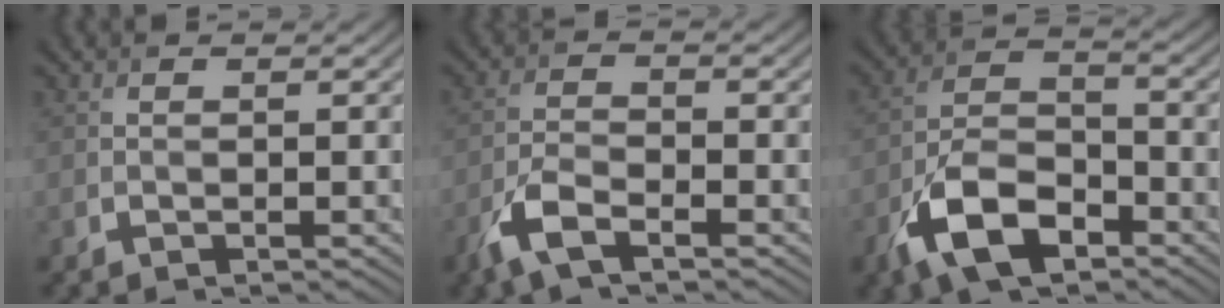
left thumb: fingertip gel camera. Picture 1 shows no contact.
{"total": 5.0, "force": [-3.3, 1.7, 3.3], "torque": [-0.081, -0.007, -0.078]}
{"total": 9.9, "force": [-5.7, 4.9, 6.4], "torque": [-0.132, -0.004, -0.123]}